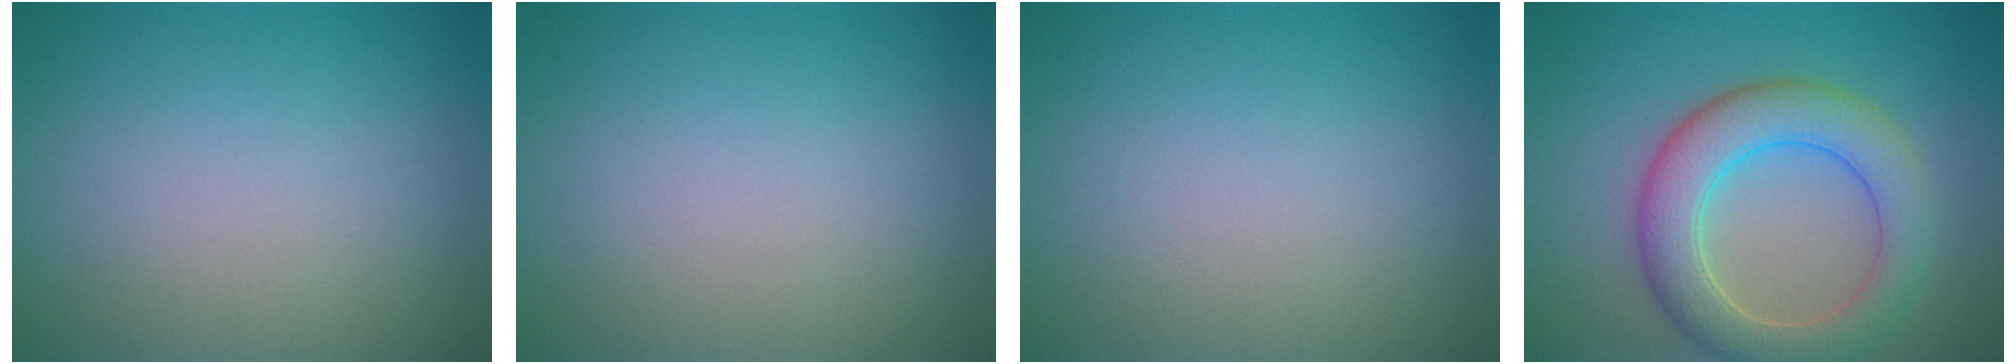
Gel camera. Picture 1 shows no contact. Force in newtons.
{"total": 0.0}
{"total": 0.0}
{"total": 6.3, "press": 6.3, "slide": 0.2}